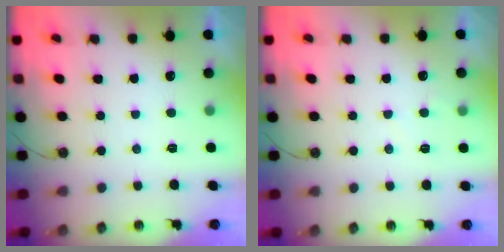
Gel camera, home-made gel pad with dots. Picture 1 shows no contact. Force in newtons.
{"total": 2.9, "press": 2.9, "slide": 0.3}